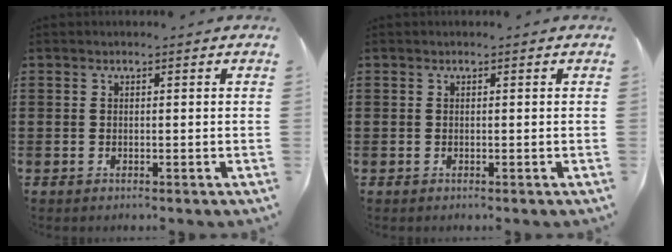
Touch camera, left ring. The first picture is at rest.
{"total": 0.0}